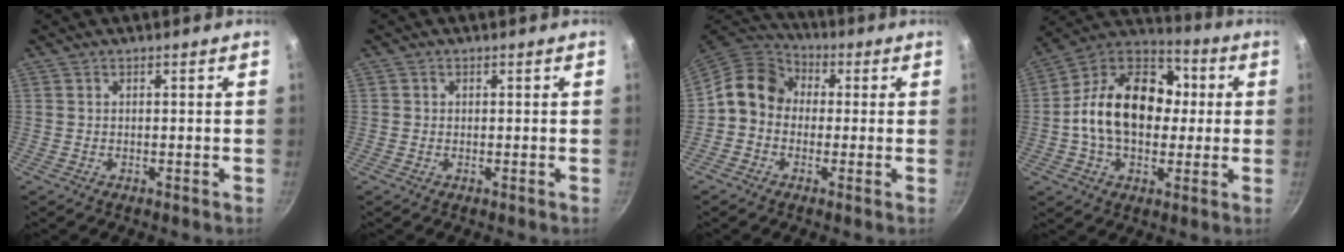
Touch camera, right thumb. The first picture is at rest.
{"total": 0.6, "force": [0.0, 0.6, 0.1], "torque": [0.001, 0.001, -0.001]}
{"total": 10.3, "force": [0.3, 8.8, 5.3], "torque": [-0.064, 0.030, -0.021]}
{"total": 20.5, "force": [0.5, 14.5, 14.5], "torque": [-0.209, 0.038, -0.012]}